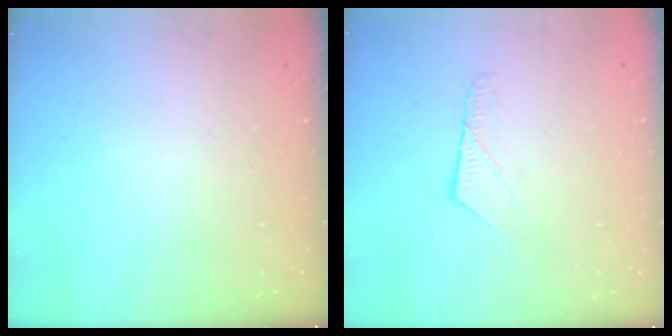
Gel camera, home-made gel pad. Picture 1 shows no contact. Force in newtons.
{"total": 6.3, "press": 6.3, "slide": 0.5}